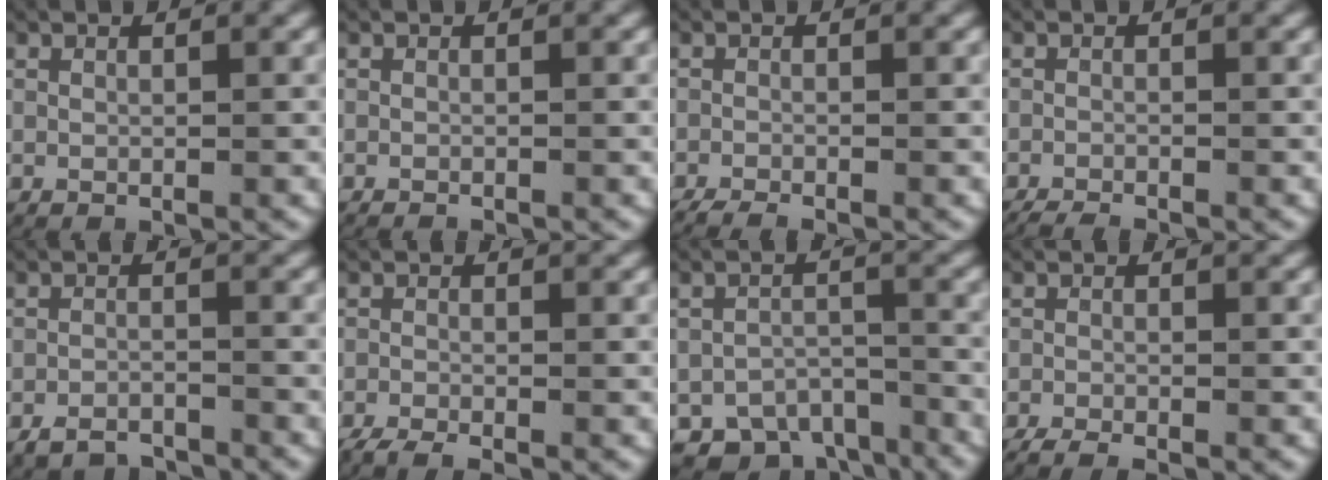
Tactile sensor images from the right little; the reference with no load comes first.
{"total": 1.1, "force": [-1.1, 0.2, 0.1], "torque": [-0.004, -0.006, -0.015]}
{"total": 2.9, "force": [-2.7, 0.9, 0.8], "torque": [-0.020, -0.012, -0.040]}
{"total": 3.2, "force": [-3.1, 0.9, 0.7], "torque": [-0.018, -0.013, -0.045]}
{"total": 3.6, "force": [-3.4, 1.0, 0.4], "torque": [-0.011, -0.014, -0.057]}
{"total": 4.1, "force": [-3.6, 1.5, 1.4], "torque": [-0.033, -0.017, -0.052]}
{"total": 7.9, "force": [-6.1, 4.6, 2.1], "torque": [-0.025, -0.018, -0.104]}
{"total": 3.5, "force": [-3.1, 1.2, 1.1], "torque": [-0.027, -0.014, -0.045]}